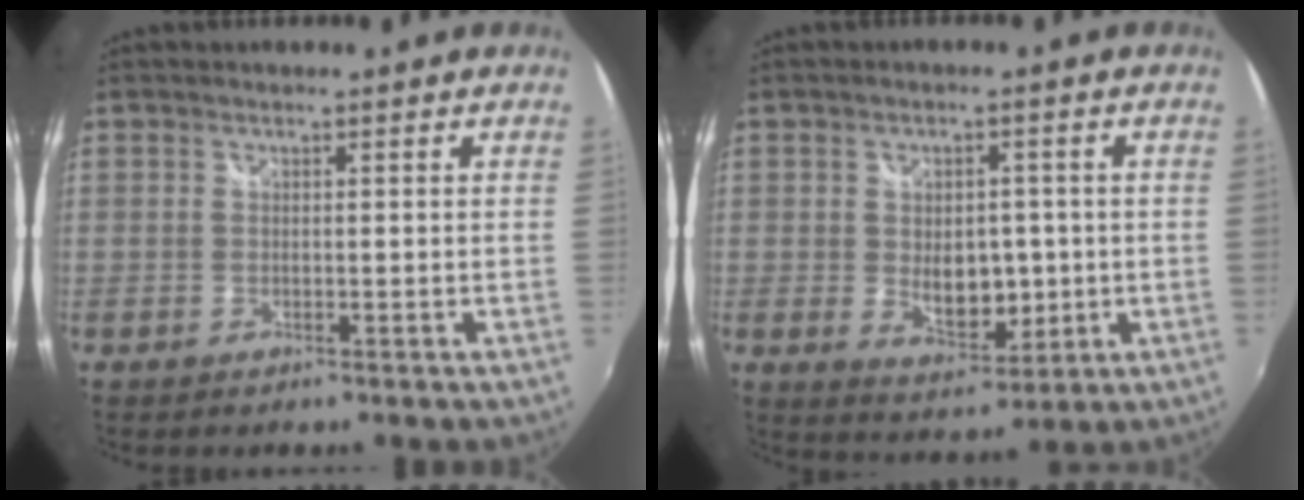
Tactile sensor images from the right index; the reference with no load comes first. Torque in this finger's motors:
{"motor_torque": [0.27, -0.15, 0.20, 0.06]}